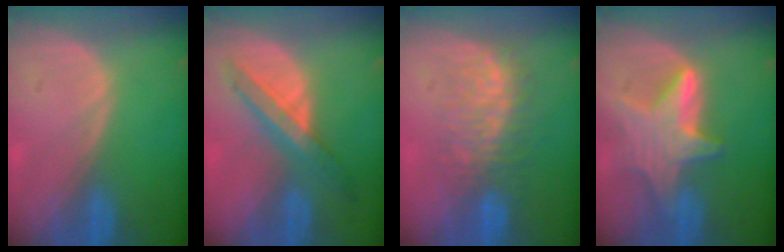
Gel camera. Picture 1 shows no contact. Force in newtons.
{"total": 6.9, "press": 6.4, "slide": 2.5}
{"total": 7.8, "press": 7.6, "slide": 1.3}
{"total": 7.7, "press": 7.7, "slide": 0.4}